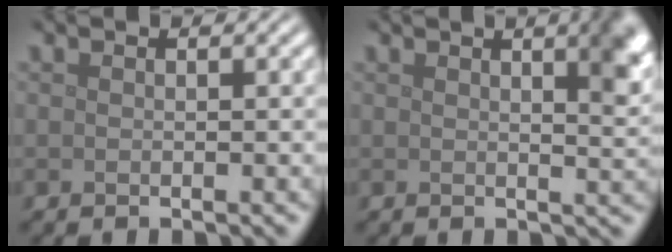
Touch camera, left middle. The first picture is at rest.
{"total": 5.1, "force": [2.3, 1.8, 4.2], "torque": [-0.031, 0.011, 0.025]}